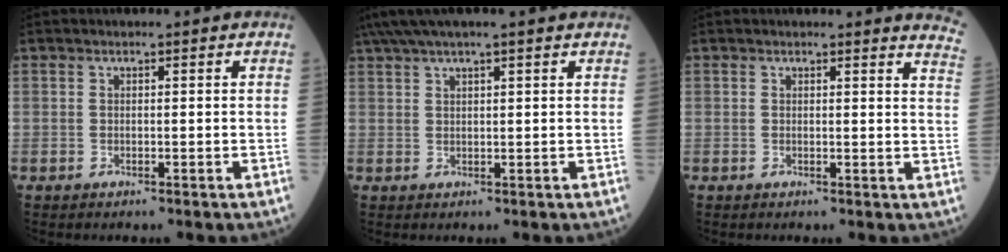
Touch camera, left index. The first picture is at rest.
{"total": 7.7, "force": [6.0, 0.1, 4.8], "torque": [-0.086, 0.049, 0.100]}
{"total": 5.8, "force": [5.7, 0.1, 0.9], "torque": [0.002, -0.047, 0.027]}